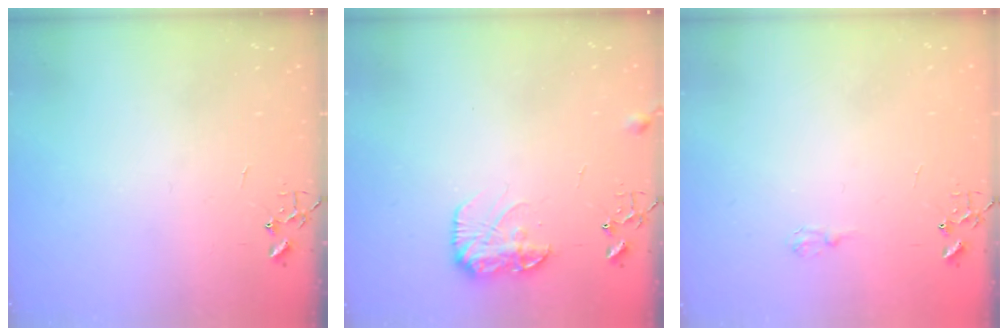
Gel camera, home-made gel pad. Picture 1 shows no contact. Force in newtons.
{"total": 10.3, "press": 10.3, "slide": 0.8}
{"total": 6.0, "press": 5.9, "slide": 0.7}